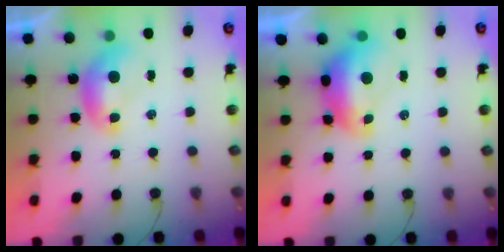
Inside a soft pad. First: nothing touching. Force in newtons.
{"total": 2.8, "press": 2.7, "slide": 0.7}